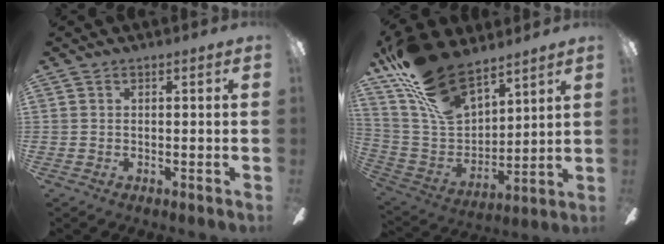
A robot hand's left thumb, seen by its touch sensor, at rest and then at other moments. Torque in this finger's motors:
{"motor_torque": [0.72, 0.23, 1.53, -1.24, 0.44]}